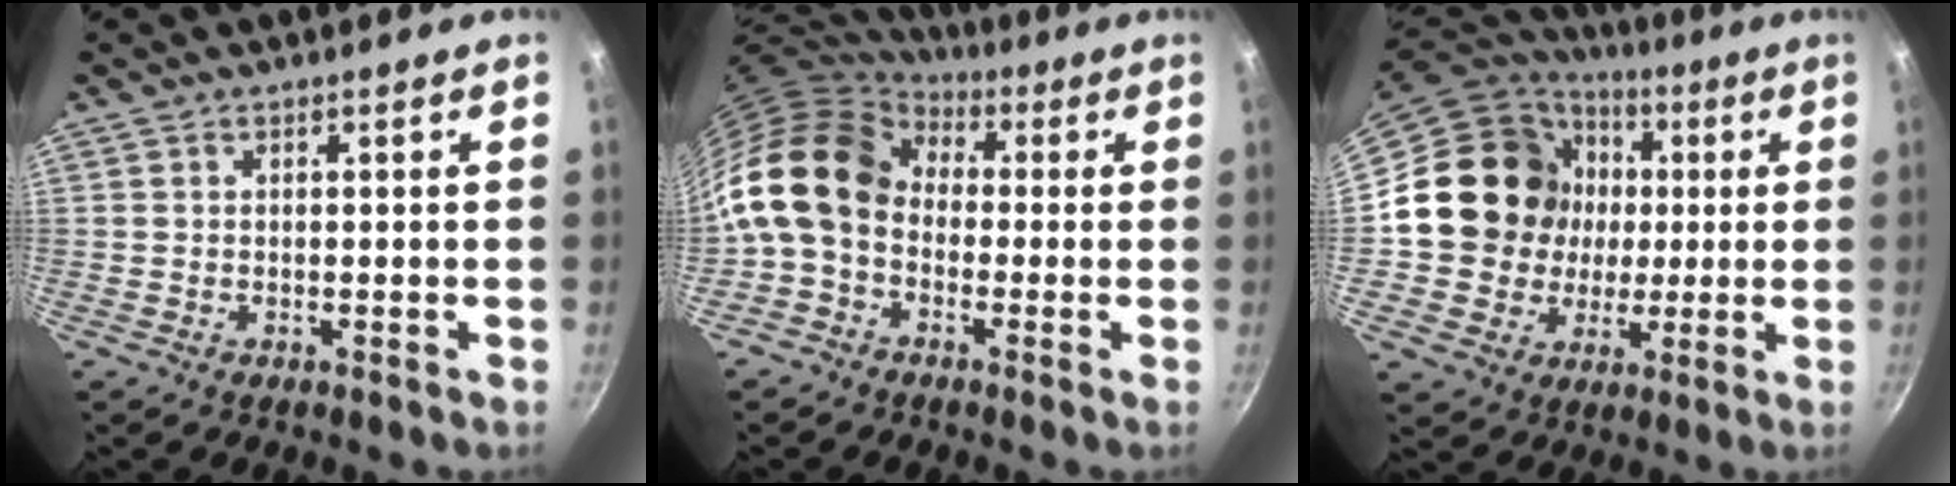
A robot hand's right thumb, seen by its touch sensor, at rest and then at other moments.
{"total": 16.0, "force": [0.4, 12.0, 10.6], "torque": [-0.198, 0.036, -0.015]}
{"total": 18.9, "force": [1.7, 17.4, 7.4], "torque": [-0.117, 0.021, 0.035]}